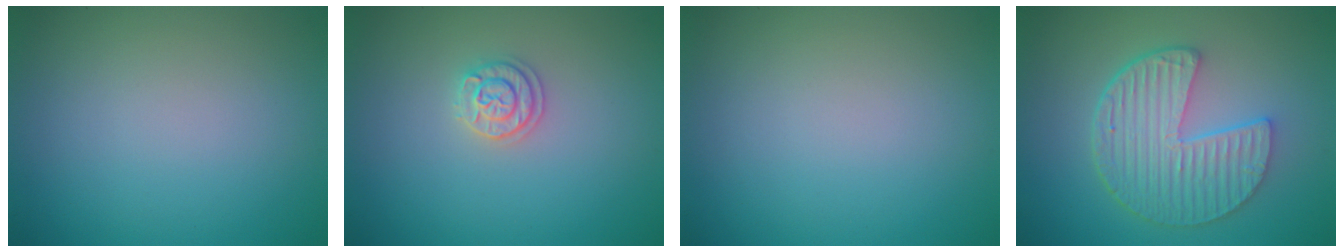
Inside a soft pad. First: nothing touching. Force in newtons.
{"total": 1.9, "press": 1.9, "slide": 0.2}
{"total": 0.0}
{"total": 6.3, "press": 4.8, "slide": 4.1}